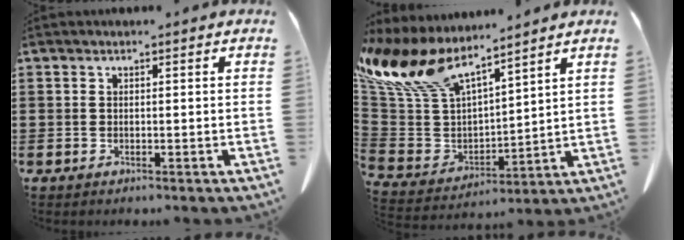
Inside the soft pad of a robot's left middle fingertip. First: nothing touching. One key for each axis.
{"total": 11.9, "fx": 9.5, "fy": 4.4, "fz": 5.6, "tx": -0.155, "ty": -0.054, "tz": 0.173}